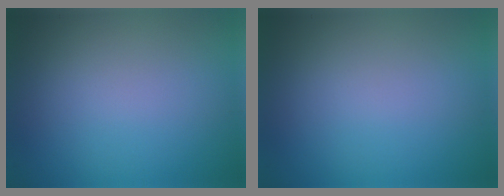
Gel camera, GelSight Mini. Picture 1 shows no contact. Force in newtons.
{"total": 0.0}